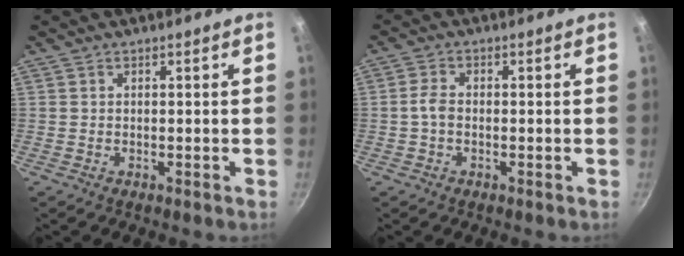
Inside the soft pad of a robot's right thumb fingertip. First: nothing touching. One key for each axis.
{"total": 2.8, "fx": -0.5, "fy": 1.9, "fz": 2.0, "tx": -0.043, "ty": 0.013, "tz": -0.014}